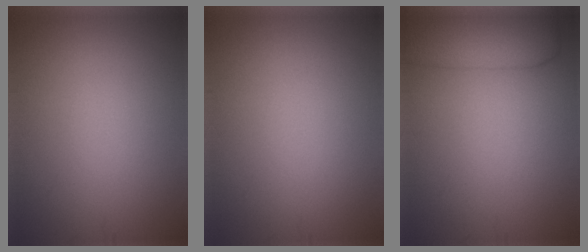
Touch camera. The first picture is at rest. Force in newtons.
{"total": 0.0}
{"total": 4.7, "press": 4.7, "slide": 0.4}